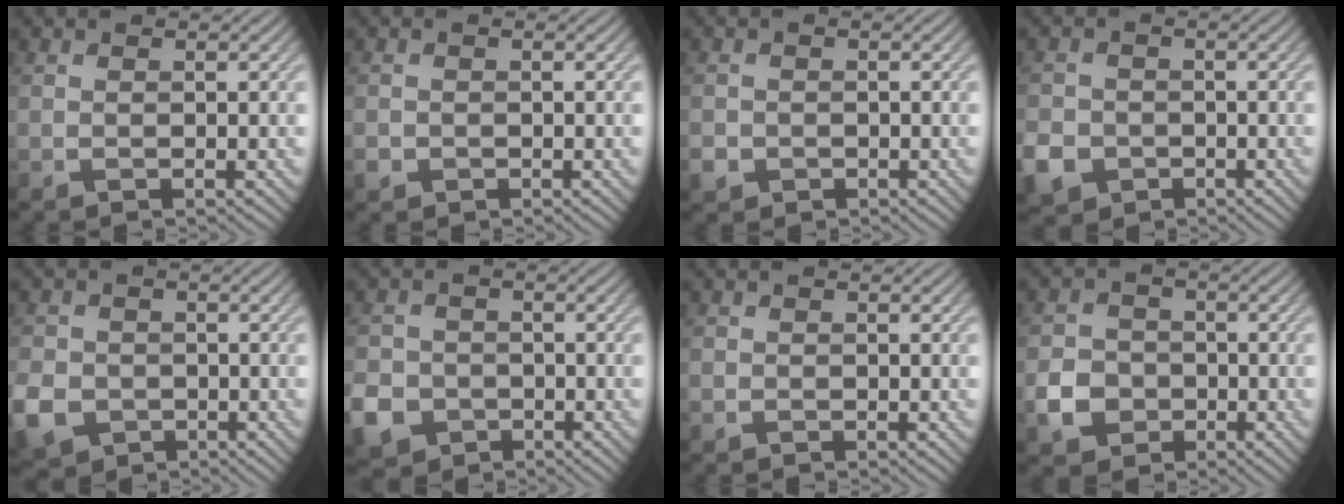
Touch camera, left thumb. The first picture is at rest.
{"total": 1.5, "force": [-0.7, 1.3, 0.4], "torque": [-0.008, -0.008, -0.018]}
{"total": 2.2, "force": [-1.0, 1.9, 0.6], "torque": [-0.017, -0.009, -0.023]}
{"total": 5.4, "force": [-2.4, 4.4, 2.0], "torque": [-0.058, -0.016, -0.055]}
{"total": 6.8, "force": [-2.5, 5.5, 3.0], "torque": [-0.096, -0.023, -0.052]}
{"total": 6.8, "force": [-3.0, 5.6, 2.4], "torque": [-0.068, -0.022, -0.070]}
{"total": 0.8, "force": [-0.4, 0.6, 0.3], "torque": [-0.007, -0.006, -0.009]}
{"total": 4.8, "force": [-1.7, 4.1, 1.9], "torque": [-0.043, -0.004, -0.041]}